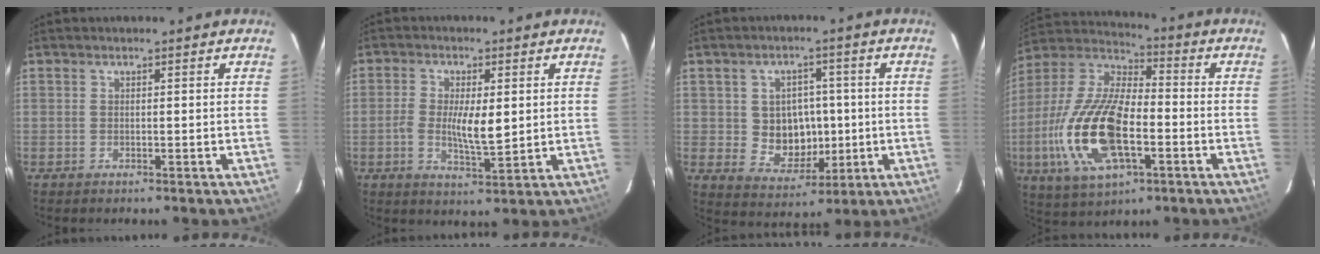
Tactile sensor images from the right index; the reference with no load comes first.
{"total": 6.9, "force": [-0.1, 2.5, 6.4], "torque": [-0.123, -0.004, -0.003]}
{"total": 8.9, "force": [-0.2, 7.9, 4.2], "torque": [-0.087, 0.010, 0.015]}
{"total": 21.4, "force": [-5.6, 9.5, 18.4], "torque": [-0.395, -0.015, -0.106]}